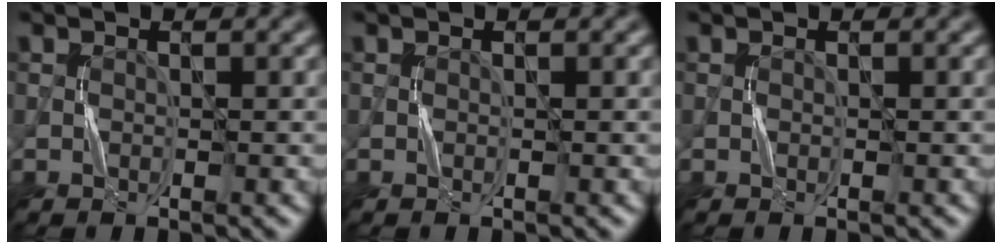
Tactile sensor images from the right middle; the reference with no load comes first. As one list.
[{"total": 0.0}, {"total": 0.0}]